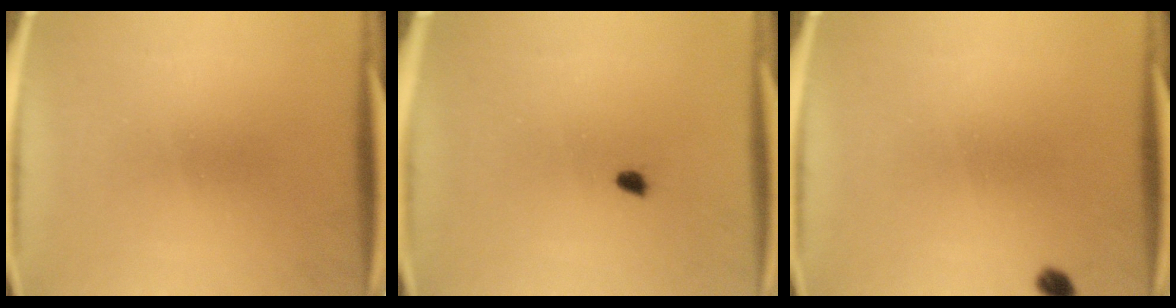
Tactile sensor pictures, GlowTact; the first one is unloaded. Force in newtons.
{"total": 1.4}
{"total": 1.5}